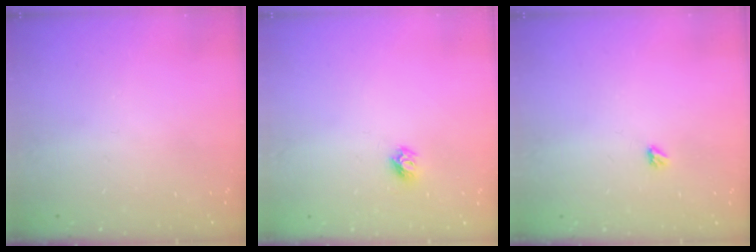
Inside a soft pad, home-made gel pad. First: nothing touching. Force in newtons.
{"total": 5.5, "press": 5.5, "slide": 0.3}
{"total": 2.9, "press": 2.9, "slide": 0.5}